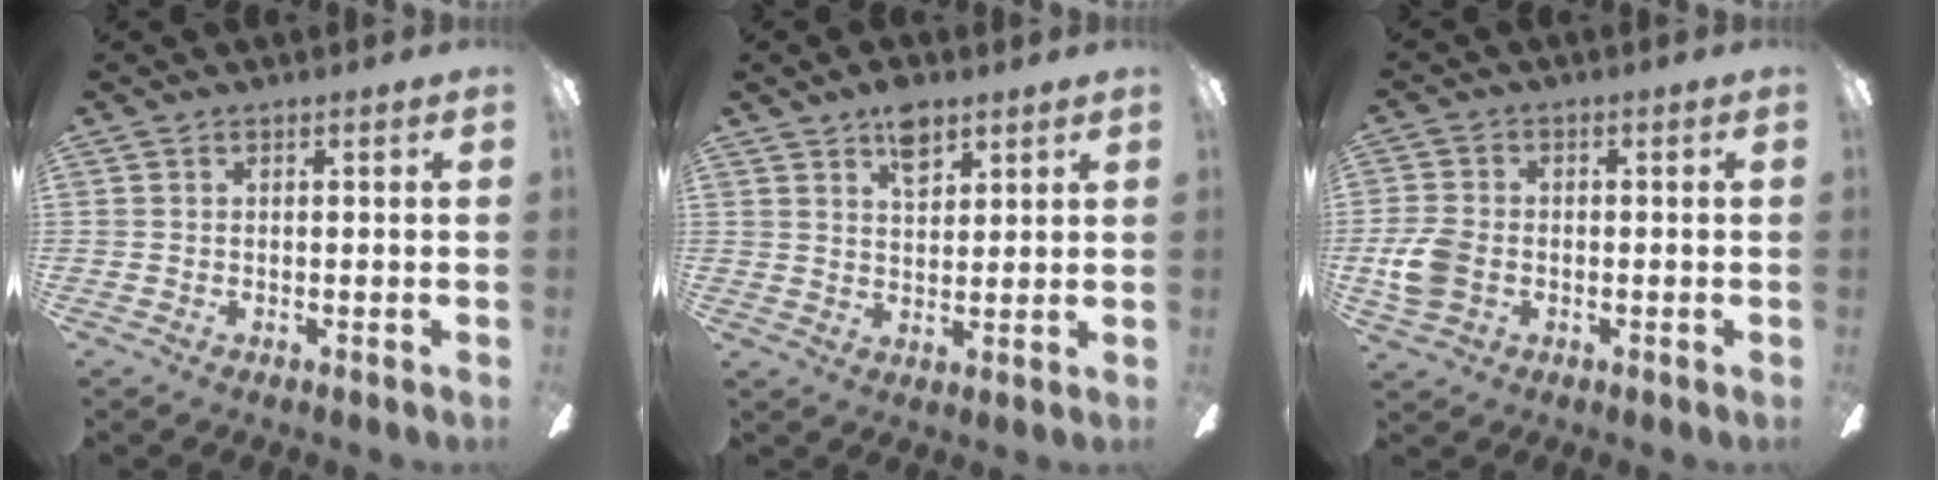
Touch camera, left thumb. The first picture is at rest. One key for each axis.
{"total": 6.7, "fx": 4.4, "fy": 3.4, "fz": 3.8, "tx": -0.054, "ty": -0.013, "tz": 0.075}
{"total": 7.3, "fx": -1.2, "fy": 5.5, "fz": 4.7, "tx": -0.110, "ty": 0.011, "tz": -0.023}